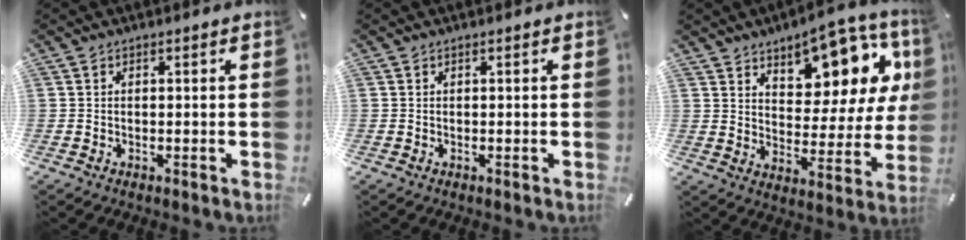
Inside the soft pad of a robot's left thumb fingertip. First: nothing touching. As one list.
[{"total": 0.0}, {"total": 13.3, "force": [9.3, 7.0, 6.3], "torque": [-0.076, -0.086, 0.161]}]